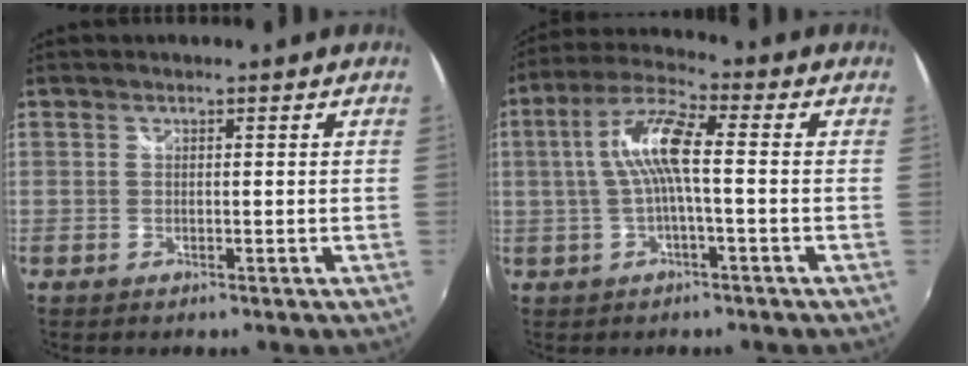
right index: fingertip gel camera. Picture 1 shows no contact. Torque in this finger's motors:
{"motor_torque": [1.26, -0.13, 0.70, 0.17]}